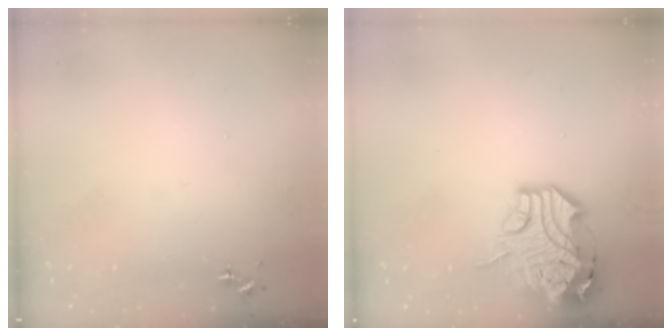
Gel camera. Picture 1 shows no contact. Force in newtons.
{"total": 15.4, "press": 15.3, "slide": 2.0}